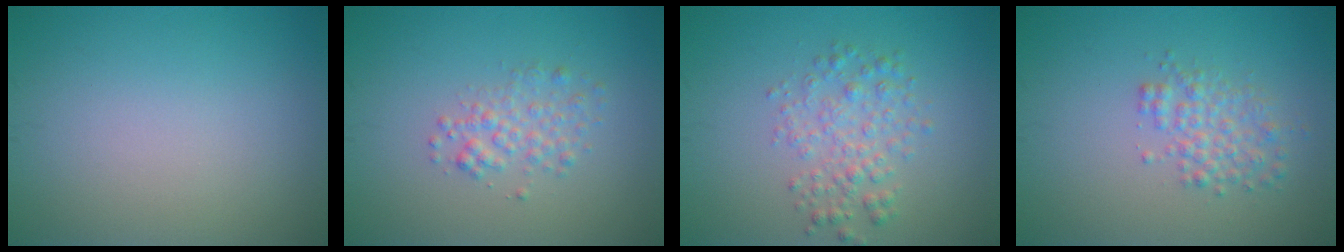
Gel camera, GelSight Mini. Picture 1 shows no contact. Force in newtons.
{"total": 2.1, "press": 2.1, "slide": 0.1}
{"total": 2.8, "press": 2.8, "slide": 0.0}
{"total": 2.6, "press": 2.6, "slide": 0.1}